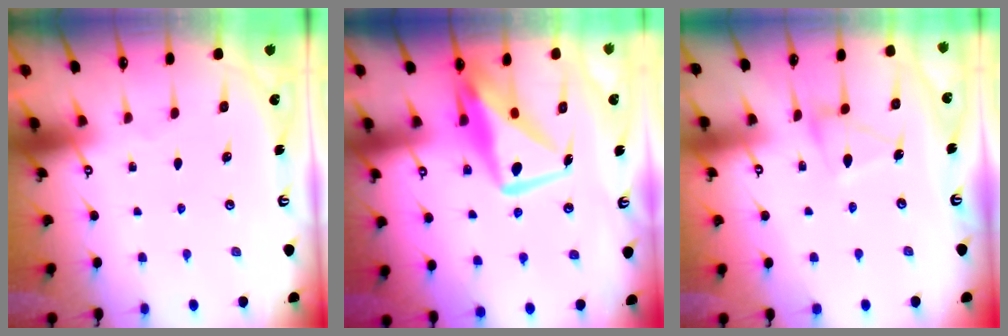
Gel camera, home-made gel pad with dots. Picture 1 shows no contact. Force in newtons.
{"total": 13.1, "press": 13.1, "slide": 1.2}
{"total": 7.1, "press": 7.1, "slide": 0.6}